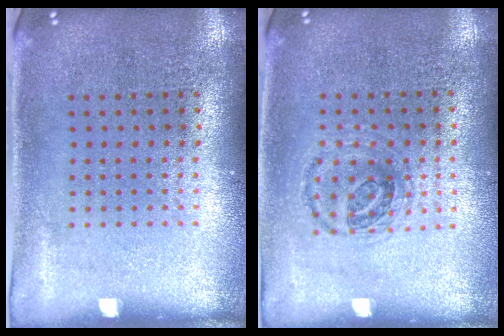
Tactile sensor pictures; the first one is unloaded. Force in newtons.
{"total": 0.9, "press": 0.9, "slide": 0.2}